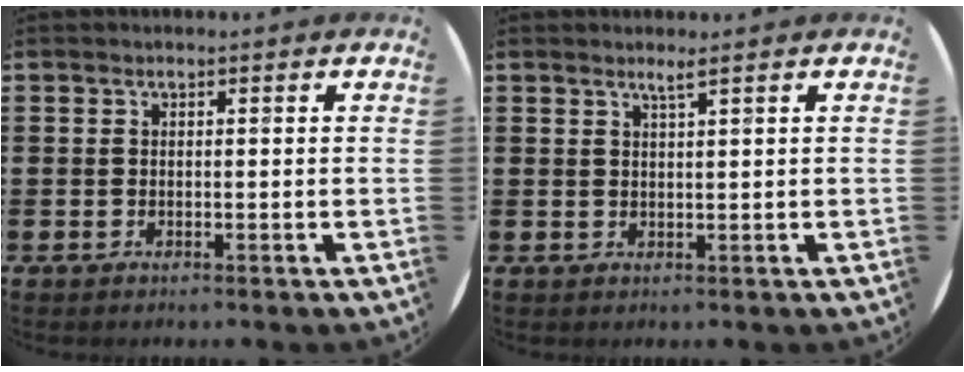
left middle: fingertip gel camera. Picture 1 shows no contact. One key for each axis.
{"total": 1.4, "fx": 1.1, "fy": -0.3, "fz": 0.9, "tx": -0.016, "ty": -0.001, "tz": 0.019}